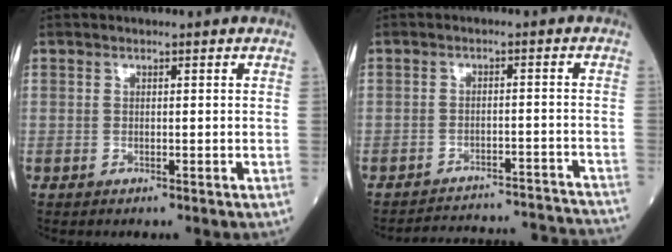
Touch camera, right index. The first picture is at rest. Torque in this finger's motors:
{"motor_torque": [-0.21, -0.30, 0.00, 0.01]}